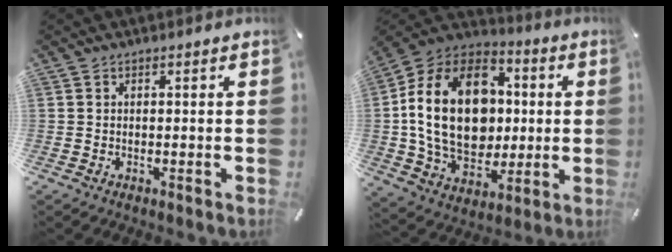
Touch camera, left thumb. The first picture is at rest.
{"total": 24.0, "force": [1.0, 17.7, 16.2], "torque": [-0.321, 0.008, 0.021]}